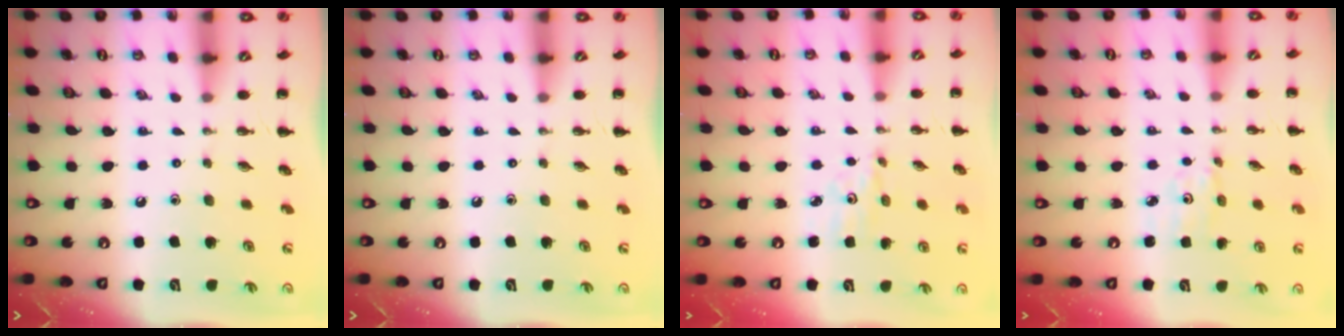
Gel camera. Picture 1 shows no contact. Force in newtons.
{"total": 0.0}
{"total": 2.6, "press": 2.4, "slide": 0.9}
{"total": 1.6, "press": 1.5, "slide": 0.3}